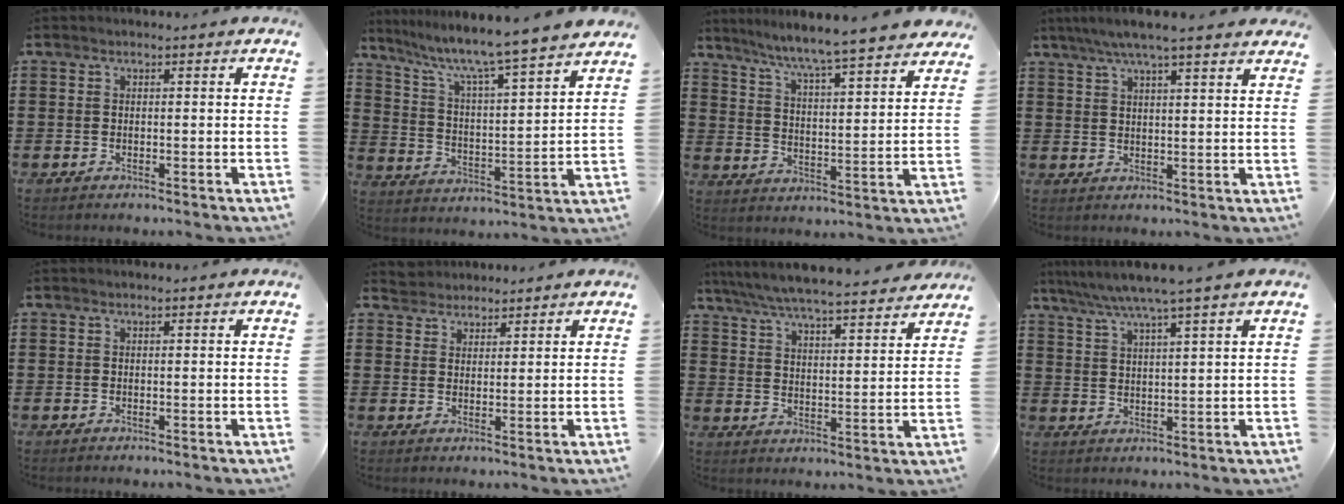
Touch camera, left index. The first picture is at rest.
{"total": 6.9, "force": [6.1, -0.7, 3.3], "torque": [-0.090, -0.055, 0.094]}
{"total": 6.4, "force": [5.8, -0.8, 2.5], "torque": [-0.074, -0.045, 0.092]}
{"total": 5.4, "force": [4.5, 0.1, 3.0], "torque": [-0.071, -0.008, 0.080]}
{"total": 0.0}
{"total": 2.4, "force": [2.2, 0.8, -0.5], "torque": [0.001, 0.003, 0.043]}
{"total": 6.3, "force": [6.0, -0.1, 2.1], "torque": [-0.067, -0.039, 0.103]}
{"total": 4.9, "force": [3.9, -0.8, 3.0], "torque": [-0.069, -0.015, 0.065]}